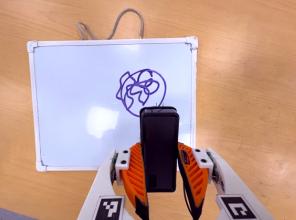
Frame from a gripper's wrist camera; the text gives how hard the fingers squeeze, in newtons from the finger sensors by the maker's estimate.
{"total": 4.3, "left": 2.9, "right": 5.7}